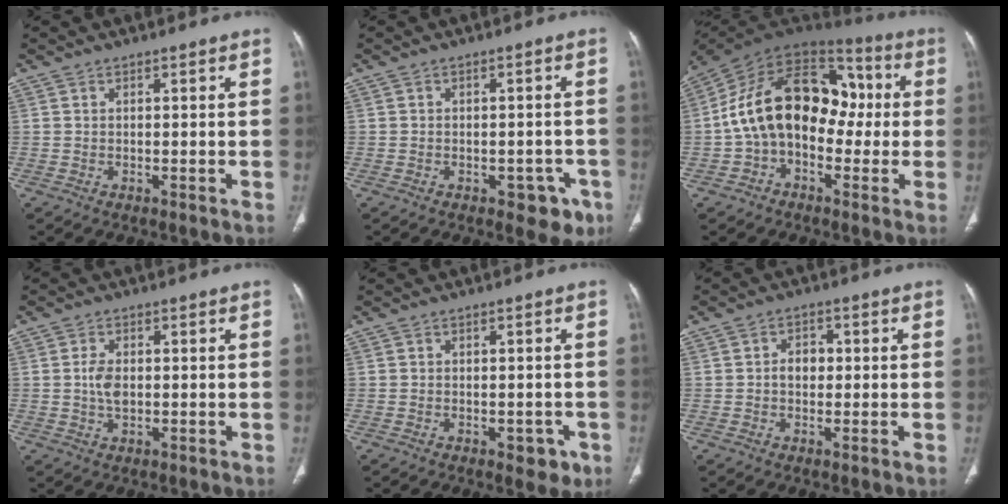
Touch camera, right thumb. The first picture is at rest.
{"total": 5.6, "force": [-2.8, 3.5, 3.3], "torque": [-0.007, 0.014, -0.032]}
{"total": 19.1, "force": [-0.9, 13.1, 13.9], "torque": [-0.200, 0.057, -0.028]}
{"total": 3.5, "force": [0.0, 2.2, 2.8], "torque": [-0.053, 0.002, -0.001]}
{"total": 3.8, "force": [-1.7, 2.5, 2.3], "torque": [-0.003, 0.006, -0.018]}
{"total": 3.3, "force": [0.0, 2.6, 2.1], "torque": [-0.018, 0.010, -0.004]}